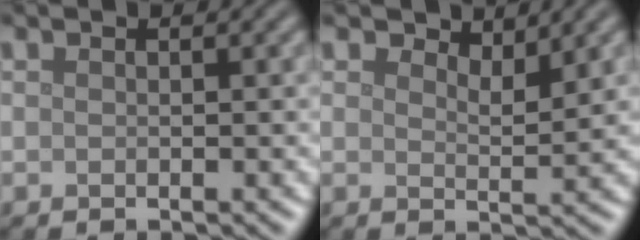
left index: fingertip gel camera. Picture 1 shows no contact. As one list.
[{"total": 2.3, "force": [2.1, 0.5, 0.9], "torque": [-0.013, -0.003, 0.030]}]